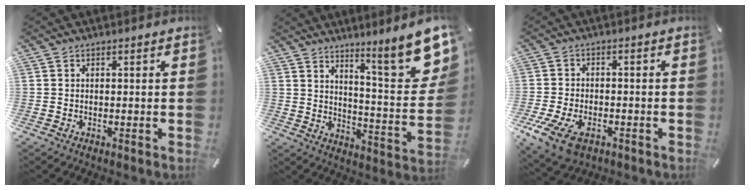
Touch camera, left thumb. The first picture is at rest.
{"total": 15.8, "force": [10.7, 3.2, 11.2], "torque": [-0.148, -0.095, 0.170]}
{"total": 9.3, "force": [-4.8, 5.6, 5.7], "torque": [-0.134, 0.010, -0.088]}